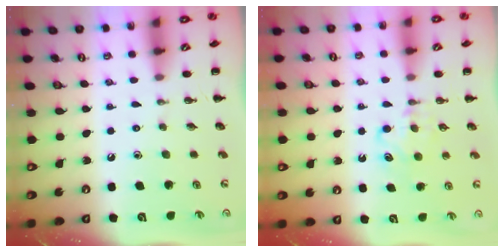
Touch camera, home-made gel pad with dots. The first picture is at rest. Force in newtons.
{"total": 5.9, "press": 5.7, "slide": 1.8}